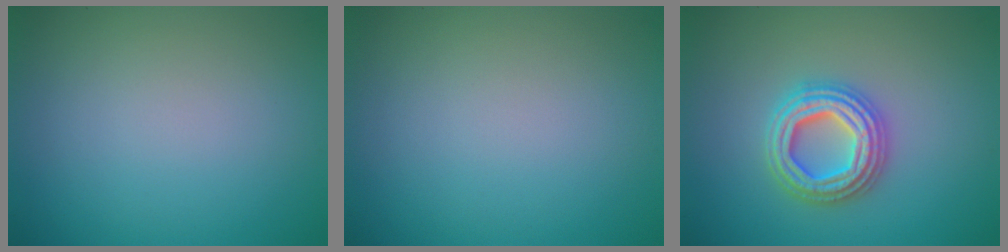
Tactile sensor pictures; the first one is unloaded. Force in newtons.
{"total": 0.0}
{"total": 4.7, "press": 4.6, "slide": 0.8}